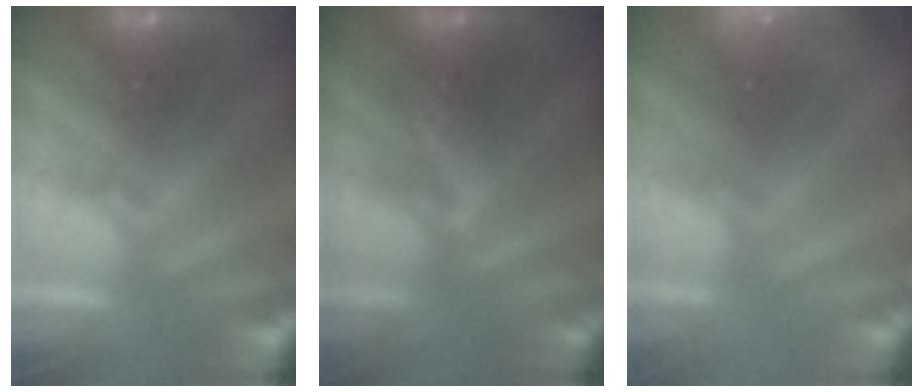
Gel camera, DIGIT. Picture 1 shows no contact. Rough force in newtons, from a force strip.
{"total": 2.3}
{"total": 3.2}